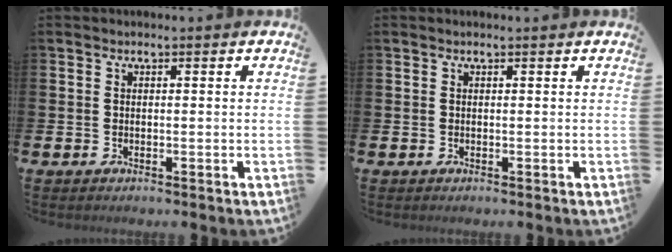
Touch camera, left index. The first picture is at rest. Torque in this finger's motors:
{"motor_torque": [0.48, -0.92, 0.06, -0.01]}